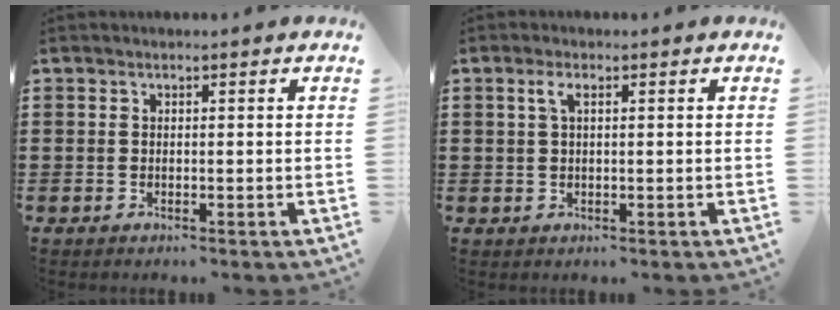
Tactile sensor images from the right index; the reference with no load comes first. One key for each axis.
{"total": 1.9, "fx": 0.5, "fy": 0.5, "fz": 1.7, "tx": -0.035, "ty": 0.005, "tz": 0.008}